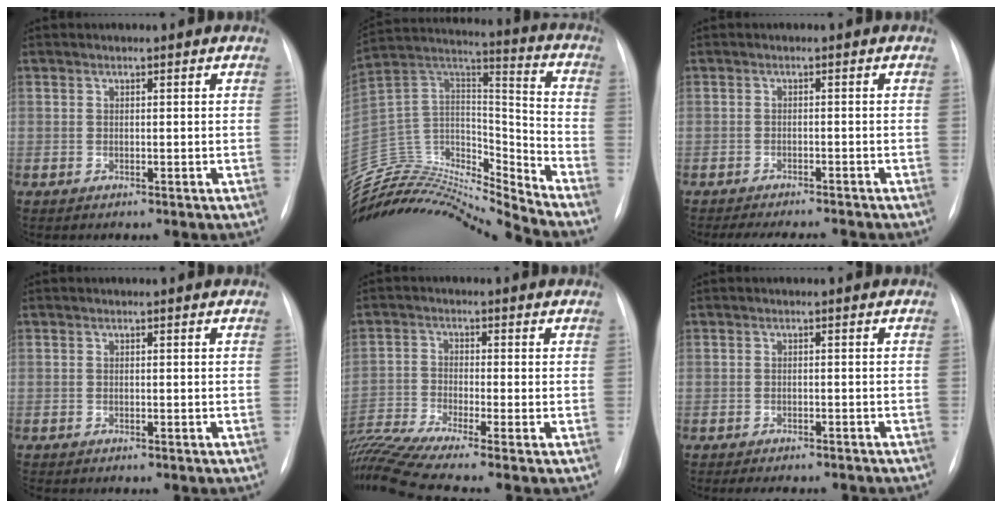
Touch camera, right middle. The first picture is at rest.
{"total": 24.8, "force": [-24.0, 1.8, 6.2], "torque": [-0.127, 0.037, -0.407]}
{"total": 8.2, "force": [-7.6, 1.3, 2.9], "torque": [-0.041, -0.003, -0.100]}
{"total": 0.6, "force": [-0.6, 0.1, 0.2], "torque": [-0.003, 0.000, -0.009]}
{"total": 11.2, "force": [-9.2, -1.3, 6.2], "torque": [-0.136, -0.006, -0.171]}
{"total": 7.1, "force": [-6.3, 2.0, 2.6], "torque": [-0.029, 0.001, -0.074]}